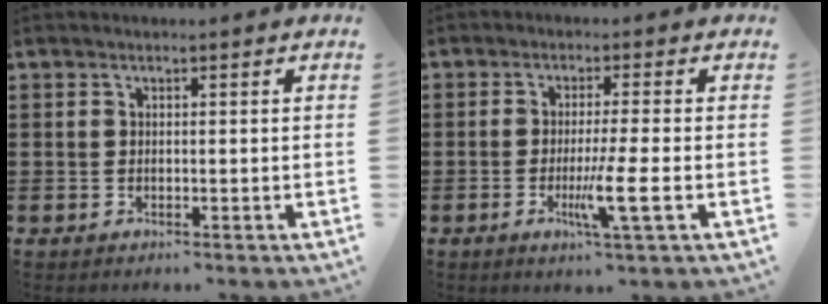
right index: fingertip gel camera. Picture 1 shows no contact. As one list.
[{"total": 6.3, "force": [-1.8, -0.3, 6.1], "torque": [-0.107, -0.019, -0.032]}]